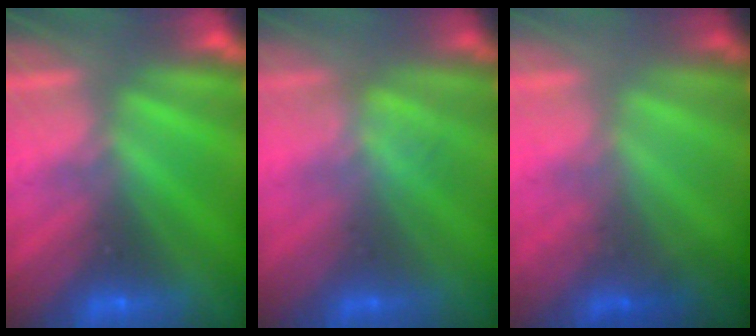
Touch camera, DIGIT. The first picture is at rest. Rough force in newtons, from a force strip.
{"total": 2.4}
{"total": 1.4}